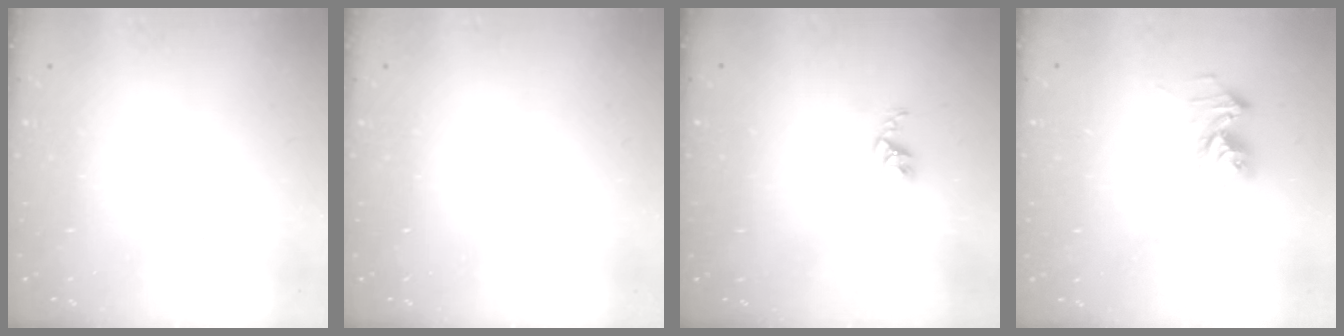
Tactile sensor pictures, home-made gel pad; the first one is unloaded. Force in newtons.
{"total": 0.0}
{"total": 2.7, "press": 2.7, "slide": 0.4}
{"total": 10.4, "press": 10.4, "slide": 0.9}